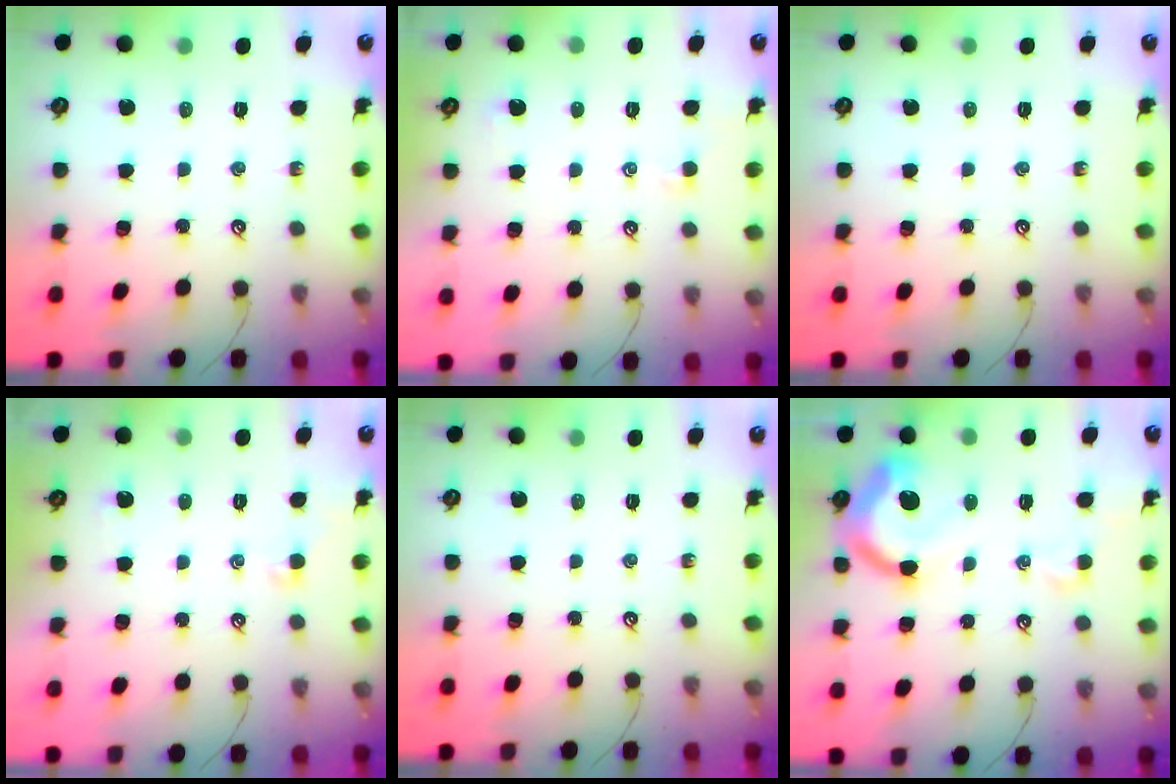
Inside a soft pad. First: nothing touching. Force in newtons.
{"total": 0.7, "press": 0.7, "slide": 0.3}
{"total": 0.0}
{"total": 1.0, "press": 0.9, "slide": 0.6}
{"total": 0.0}
{"total": 12.1, "press": 11.9, "slide": 1.9}